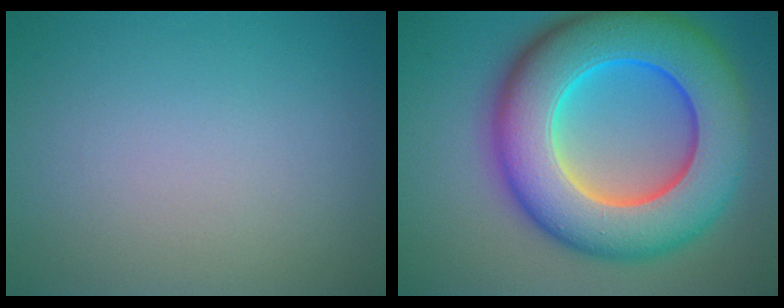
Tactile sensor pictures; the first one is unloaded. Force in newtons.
{"total": 14.6, "press": 14.6, "slide": 0.3}